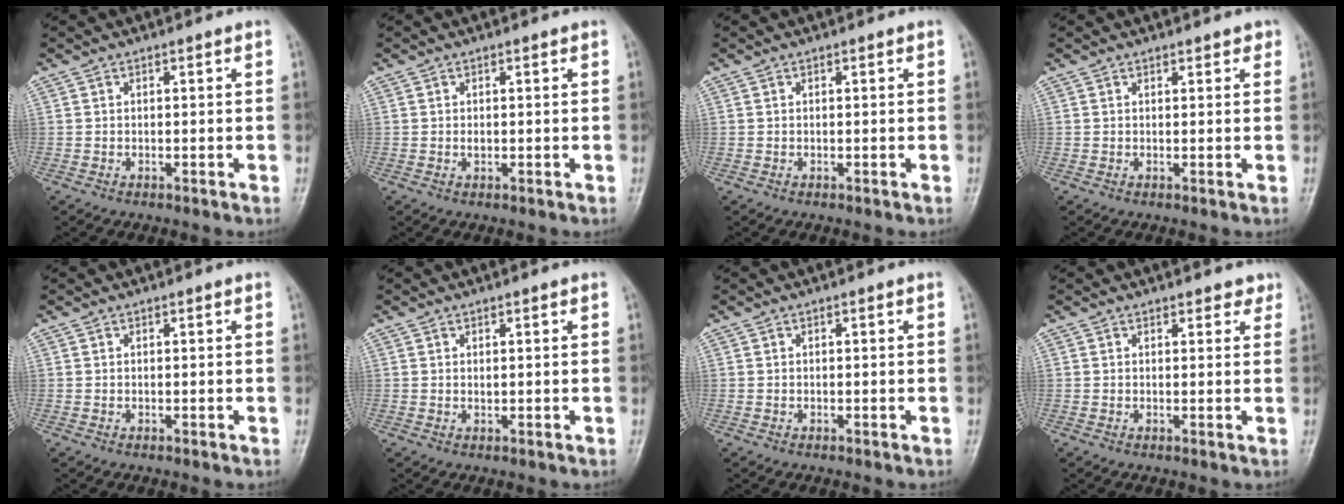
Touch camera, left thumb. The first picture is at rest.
{"total": 0.7, "force": [0.2, 0.5, 0.5], "torque": [-0.006, 0.000, 0.002]}
{"total": 0.0}
{"total": 1.4, "force": [1.1, 0.7, 0.5], "torque": [0.008, -0.003, 0.008]}
{"total": 0.0}
{"total": 0.8, "force": [0.5, 0.4, 0.5], "torque": [-0.006, -0.003, 0.007]}
{"total": 0.0}
{"total": 2.3, "force": [1.9, 1.2, 0.6], "torque": [0.018, -0.006, 0.015]}